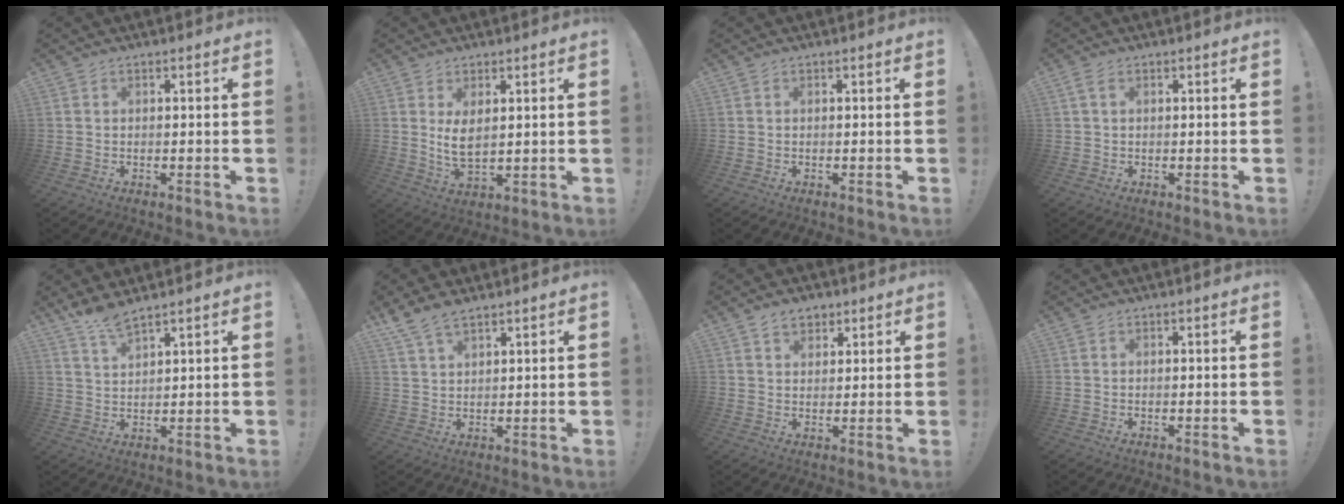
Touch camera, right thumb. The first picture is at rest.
{"total": 5.8, "force": [1.9, 2.7, 4.8], "torque": [-0.077, -0.019, 0.030]}
{"total": 0.0}
{"total": 2.2, "force": [0.8, 1.4, 1.6], "torque": [-0.028, 0.004, 0.014]}
{"total": 5.5, "force": [4.8, 0.7, 2.7], "torque": [-0.049, -0.031, 0.084]}
{"total": 6.2, "force": [5.0, 2.2, 3.0], "torque": [-0.066, -0.020, 0.098]}
{"total": 5.0, "force": [3.2, 3.4, 1.8], "torque": [-0.023, -0.009, 0.058]}
{"total": 0.0}